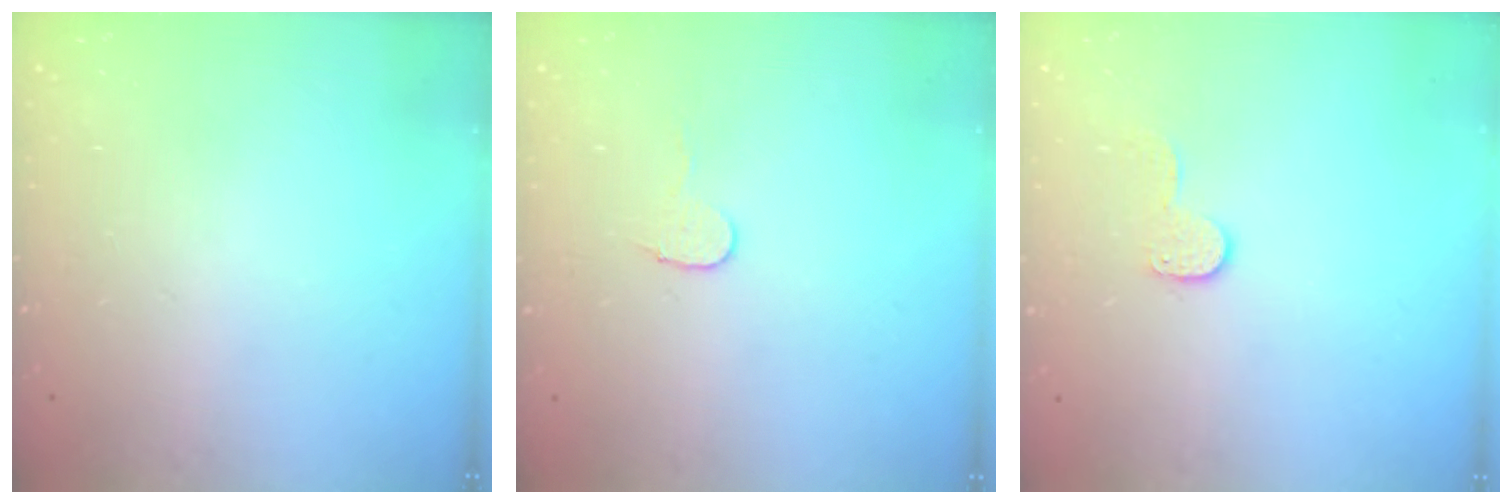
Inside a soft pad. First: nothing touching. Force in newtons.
{"total": 5.0, "press": 5.0, "slide": 0.4}
{"total": 5.6, "press": 5.6, "slide": 0.4}